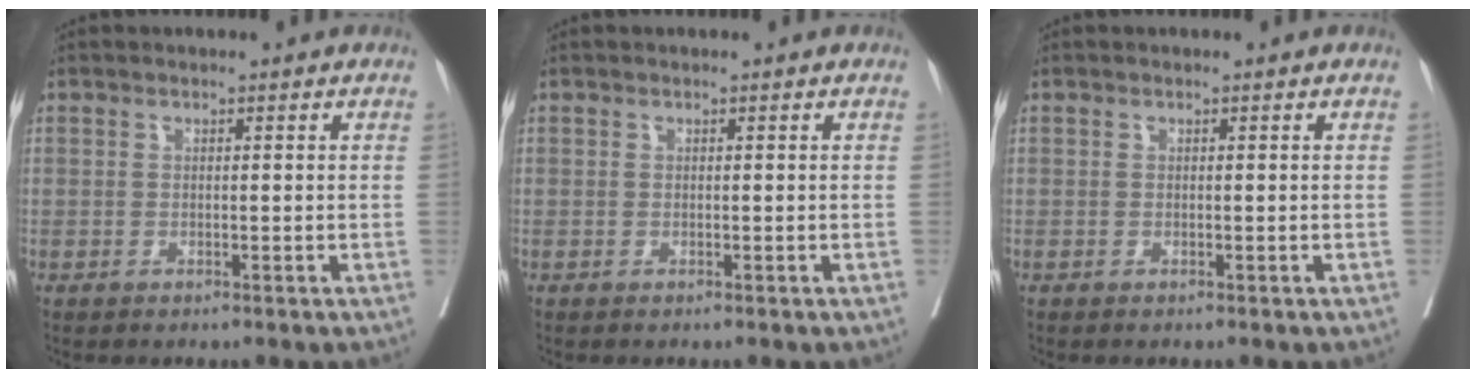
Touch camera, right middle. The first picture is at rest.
{"total": 0.0}
{"total": 0.0}